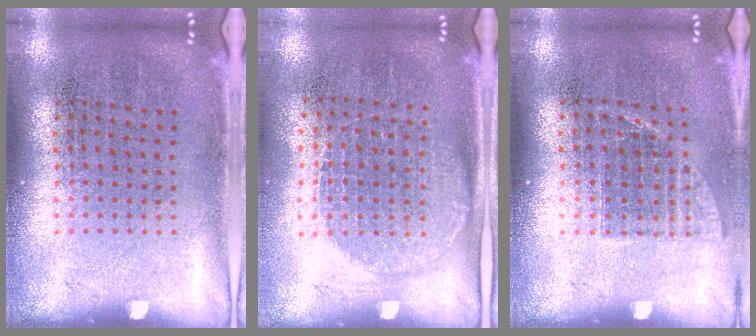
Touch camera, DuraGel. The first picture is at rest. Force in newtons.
{"total": 1.1, "press": 1.0, "slide": 0.5}
{"total": 0.9, "press": 0.8, "slide": 0.4}